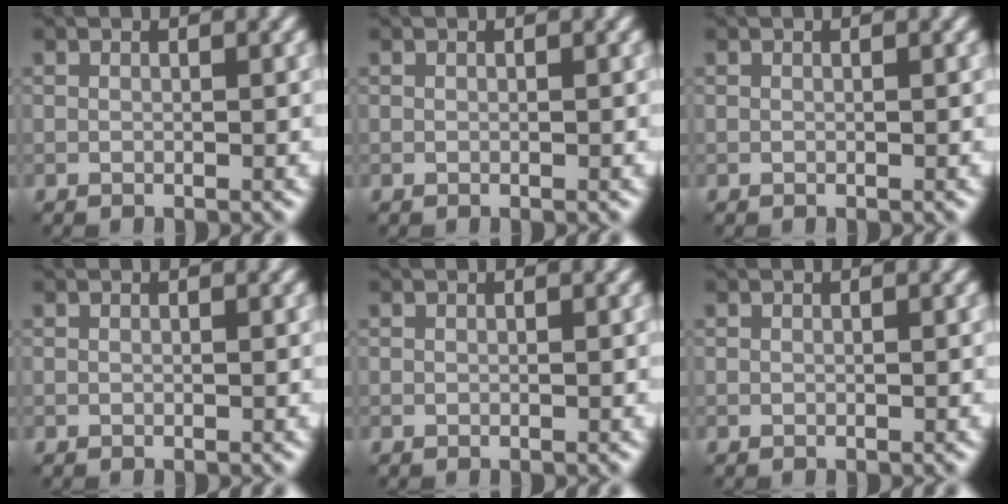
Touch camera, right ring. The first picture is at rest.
{"total": 0.0}
{"total": 0.0}
{"total": 0.0}
{"total": 0.0}
{"total": 0.0}